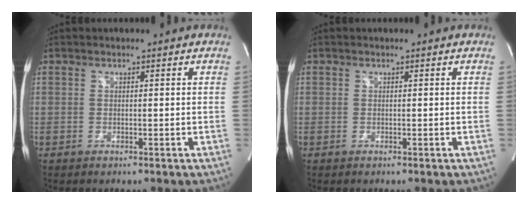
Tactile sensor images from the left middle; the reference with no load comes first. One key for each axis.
{"total": 0.0}